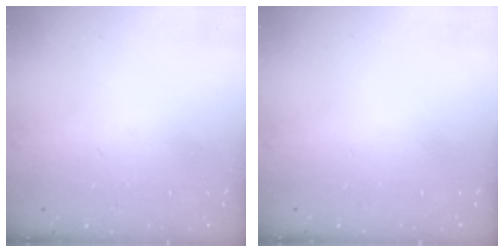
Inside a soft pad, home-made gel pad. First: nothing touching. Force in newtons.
{"total": 0.0}